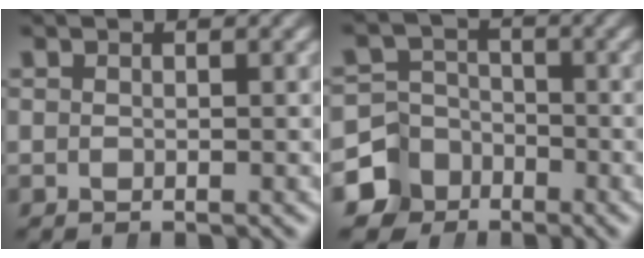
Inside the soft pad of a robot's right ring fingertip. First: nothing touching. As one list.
[{"total": 7.5, "force": [-3.9, 6.1, 2.0], "torque": [-0.020, -0.032, -0.061]}]